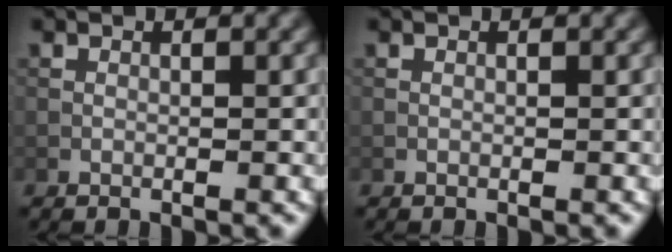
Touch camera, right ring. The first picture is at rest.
{"total": 0.0}